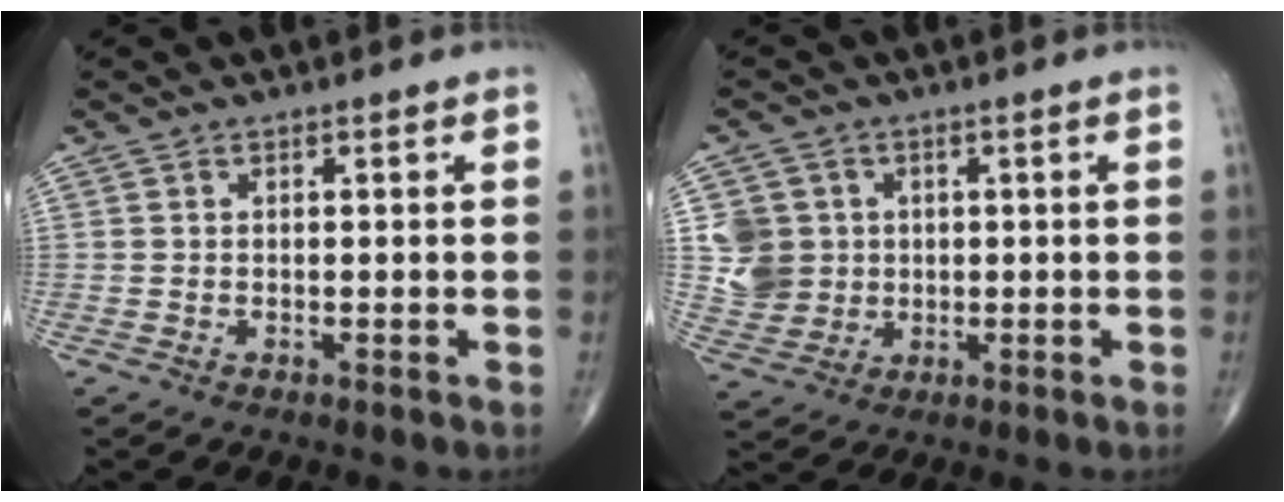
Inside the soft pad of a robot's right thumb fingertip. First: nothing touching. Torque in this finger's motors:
{"motor_torque": [-0.37, 0.47, 0.25, 0.28, 0.02]}